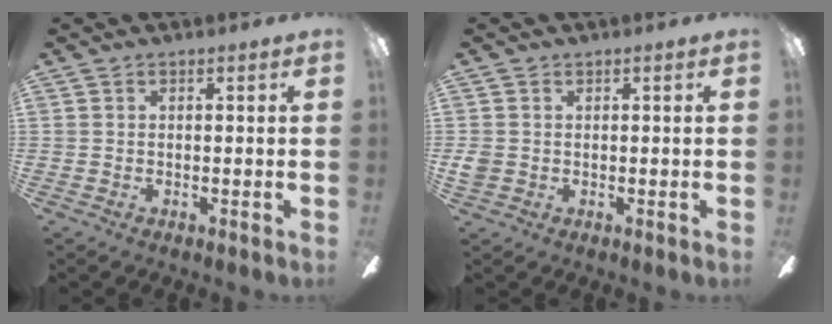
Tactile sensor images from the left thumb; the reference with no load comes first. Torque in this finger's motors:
{"motor_torque": [0.18, 0.24, 0.10, -0.19, 0.00]}